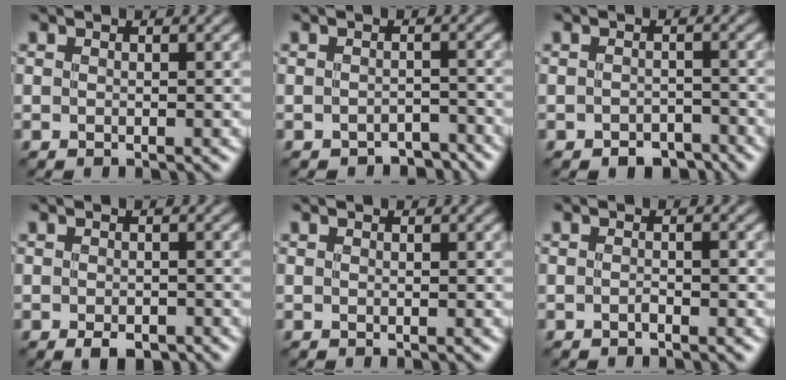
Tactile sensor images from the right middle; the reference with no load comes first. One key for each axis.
{"total": 2.3, "fx": -2.0, "fy": 0.9, "fz": 0.5, "tx": 0.000, "ty": 0.003, "tz": -0.026}
{"total": 2.1, "fx": -1.6, "fy": 1.2, "fz": 0.8, "tx": -0.009, "ty": 0.001, "tz": -0.025}
{"total": 2.0, "fx": -1.3, "fy": 0.9, "fz": 1.2, "tx": -0.019, "ty": -0.005, "tz": -0.021}
{"total": 0.0}
{"total": 0.7, "fx": -0.4, "fy": 0.1, "fz": 0.5, "tx": -0.009, "ty": 0.003, "tz": -0.008}